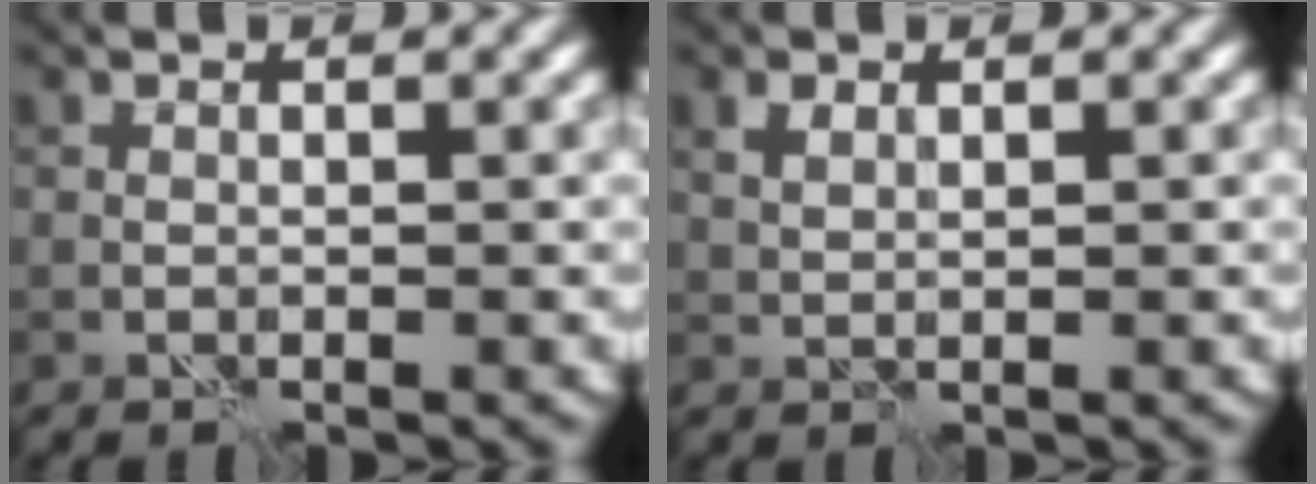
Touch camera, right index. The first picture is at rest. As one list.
[{"total": 1.1, "force": [0.7, 0.6, 0.7], "torque": [-0.019, 0.004, 0.016]}]